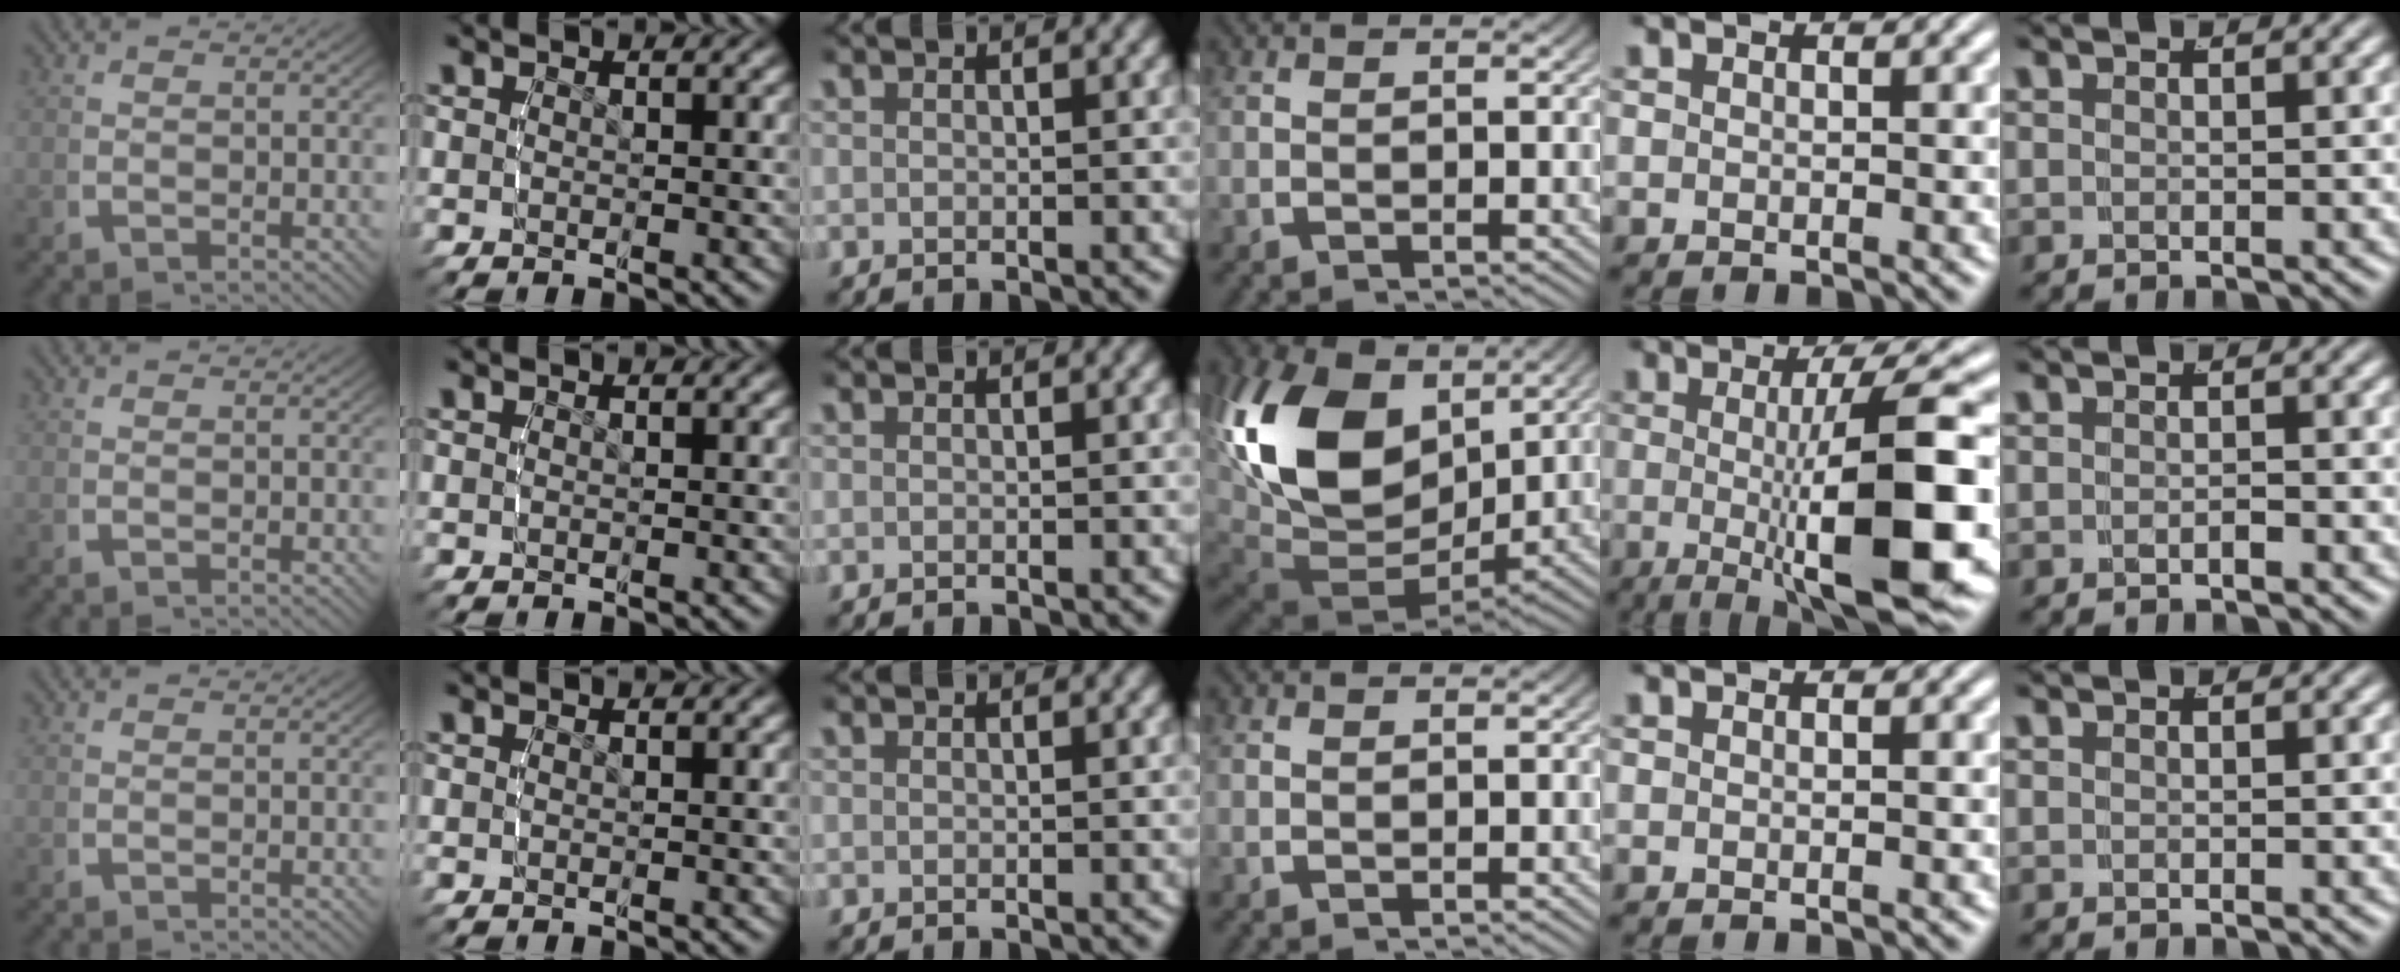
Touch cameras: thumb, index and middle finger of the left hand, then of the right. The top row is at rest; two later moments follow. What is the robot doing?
{"motion": "lift_and_place", "object": "lipstick"}